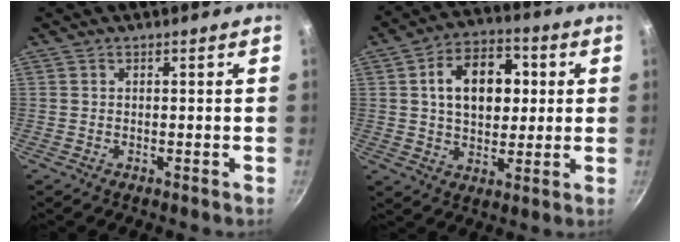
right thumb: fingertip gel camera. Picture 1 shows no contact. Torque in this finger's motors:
{"motor_torque": [-0.54, 0.78, 0.70, -0.07, 0.06]}